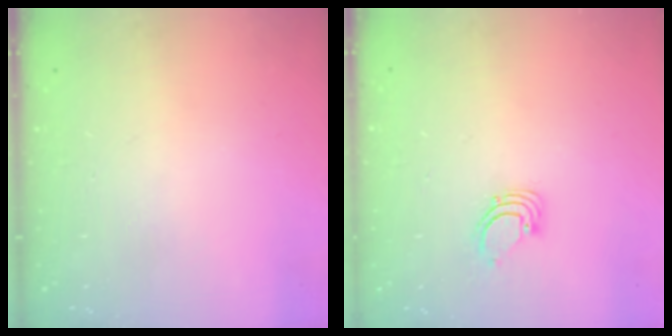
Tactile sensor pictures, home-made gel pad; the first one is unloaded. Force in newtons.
{"total": 2.2, "press": 2.2, "slide": 0.2}